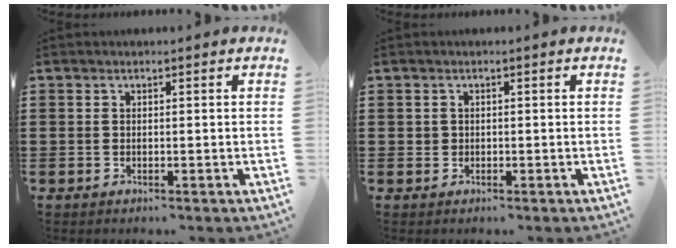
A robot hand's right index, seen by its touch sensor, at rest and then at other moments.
{"total": 0.9, "force": [0.2, 0.9, 0.1], "torque": [-0.002, 0.007, 0.004]}